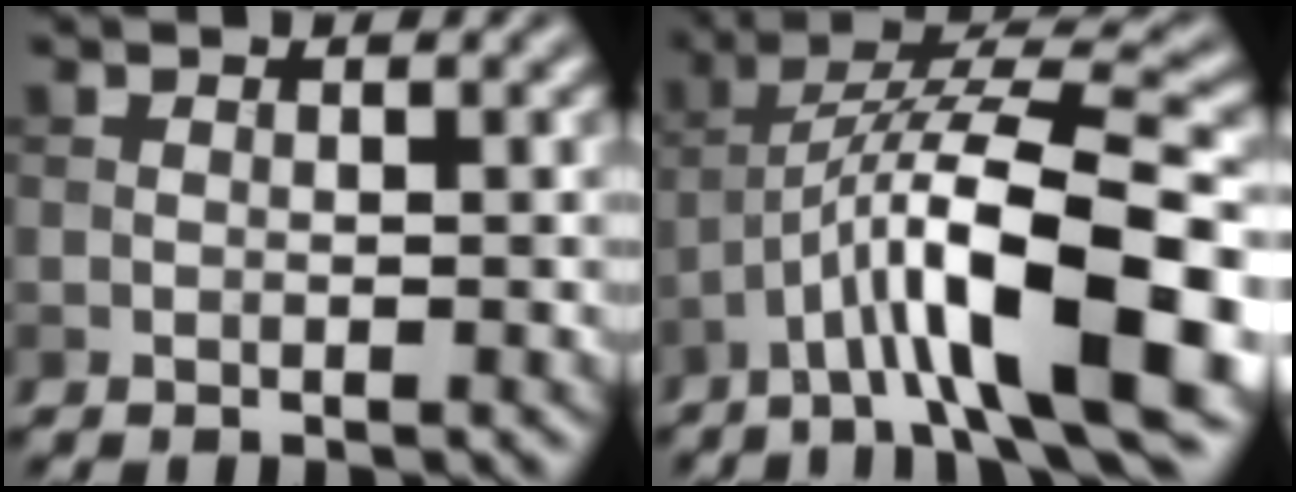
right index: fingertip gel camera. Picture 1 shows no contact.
{"total": 13.0, "force": [-4.6, 3.4, 11.7], "torque": [-0.194, 0.009, -0.070]}